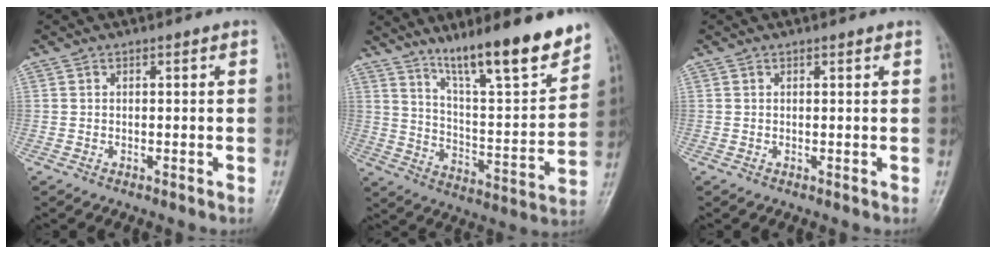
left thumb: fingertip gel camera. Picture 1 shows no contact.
{"total": 18.0, "force": [13.2, 2.8, 11.9], "torque": [-0.160, -0.081, 0.221]}
{"total": 0.5, "force": [0.5, 0.1, 0.3], "torque": [-0.007, -0.001, 0.006]}